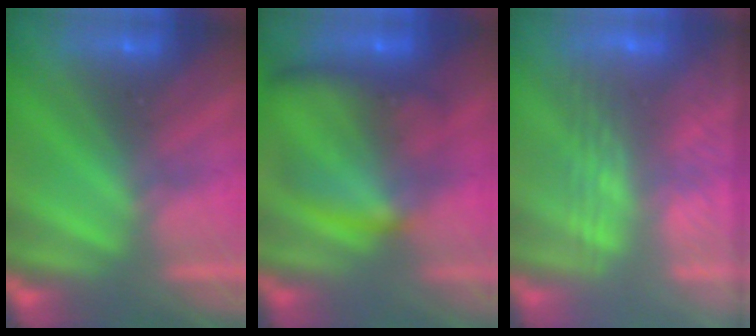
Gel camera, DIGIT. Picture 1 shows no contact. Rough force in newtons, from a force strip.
{"total": 8.9}
{"total": 2.8}